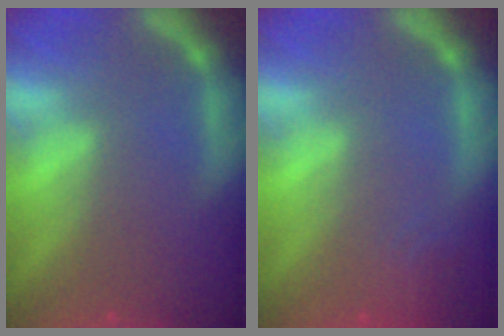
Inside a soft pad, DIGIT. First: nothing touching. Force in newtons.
{"total": 2.4}